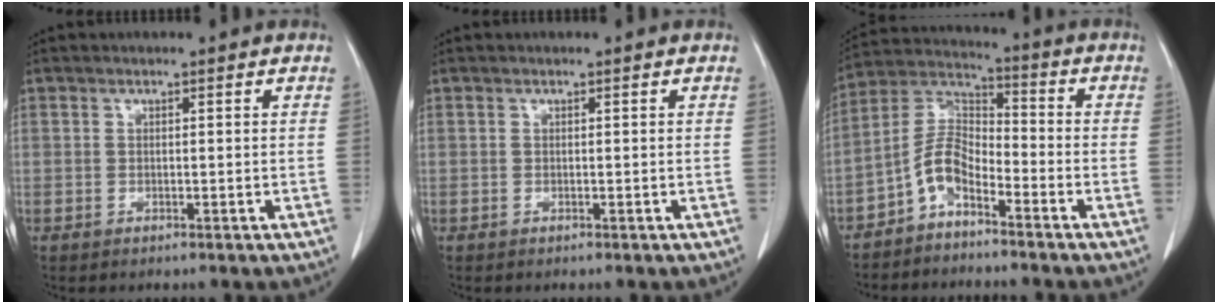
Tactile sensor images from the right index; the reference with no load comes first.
{"total": 0.0}
{"total": 6.6, "force": [-4.2, 2.5, 4.4], "torque": [-0.097, 0.022, -0.089]}